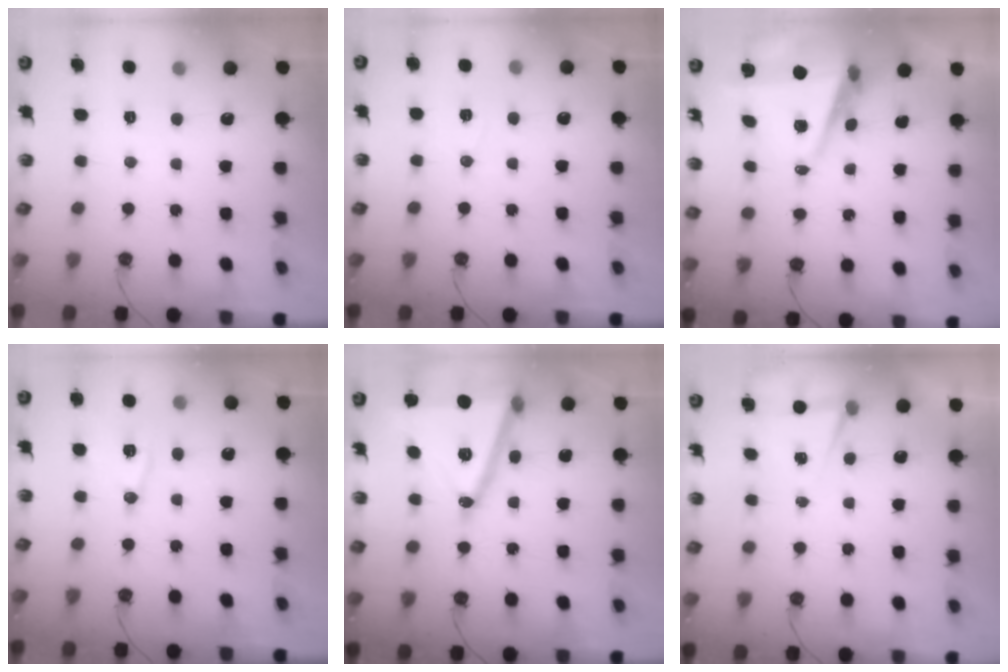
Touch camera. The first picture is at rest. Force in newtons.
{"total": 5.7, "press": 3.7, "slide": 4.4}
{"total": 7.9, "press": 6.7, "slide": 4.2}
{"total": 9.9, "press": 9.8, "slide": 1.1}
{"total": 22.6, "press": 22.4, "slide": 3.3}
{"total": 4.9, "press": 2.1, "slide": 4.5}